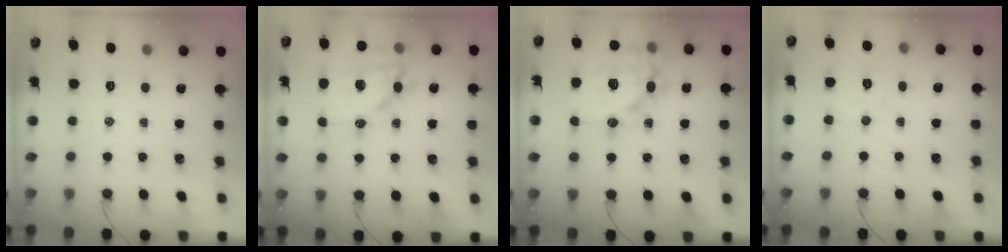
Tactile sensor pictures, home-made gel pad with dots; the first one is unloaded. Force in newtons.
{"total": 15.8, "press": 15.4, "slide": 3.4}
{"total": 17.0, "press": 16.6, "slide": 3.5}
{"total": 5.5, "press": 5.4, "slide": 0.8}